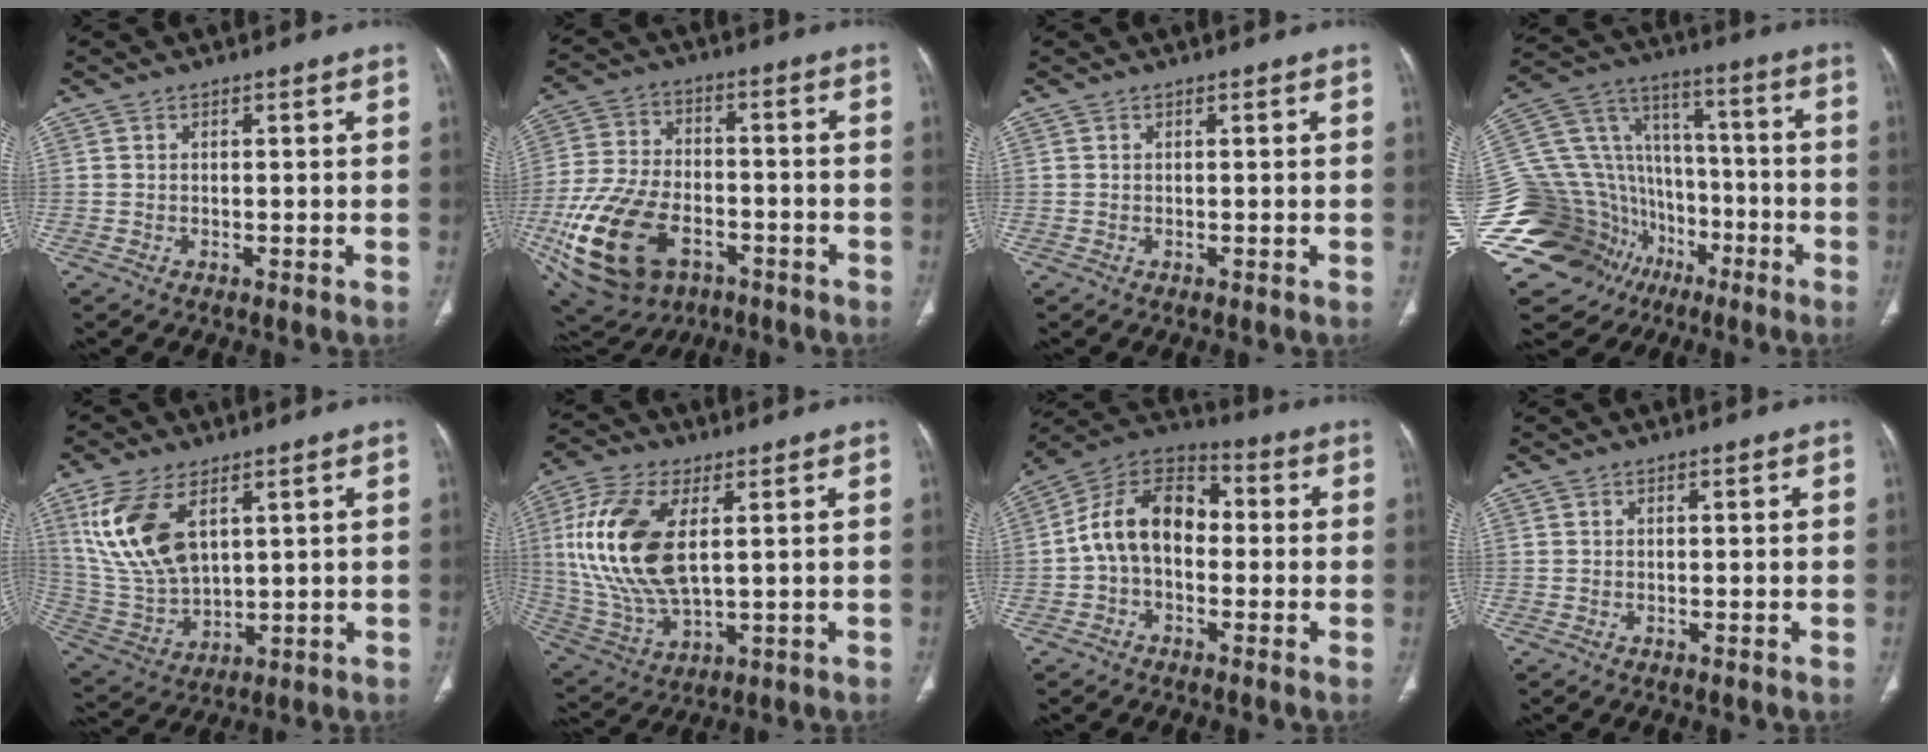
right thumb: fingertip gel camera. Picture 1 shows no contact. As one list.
[{"total": 22.3, "force": [-8.1, 15.0, 14.5], "torque": [-0.316, 0.021, -0.127]}, {"total": 0.0}, {"total": 35.6, "force": [-14.5, 26.5, 18.8], "torque": [-0.449, 0.089, -0.238]}, {"total": 14.9, "force": [5.8, 8.1, 11.1], "torque": [-0.227, -0.020, 0.133]}, {"total": 18.1, "force": [3.3, 9.4, 15.2], "torque": [-0.323, -0.009, 0.071]}, {"total": 12.9, "force": [-0.2, 9.3, 8.9], "torque": [-0.138, 0.041, -0.019]}, {"total": 0.0}]